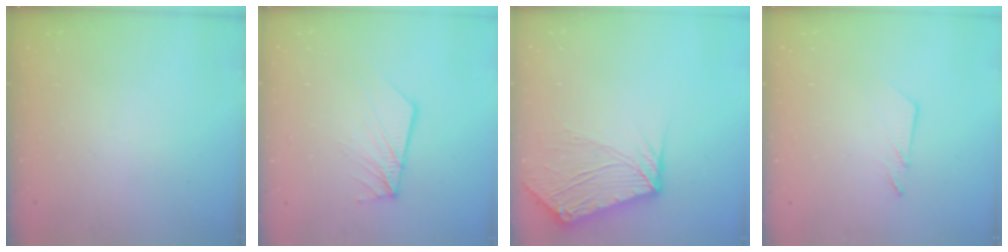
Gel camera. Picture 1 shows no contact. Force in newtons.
{"total": 9.3, "press": 9.2, "slide": 1.3}
{"total": 11.2, "press": 11.1, "slide": 1.4}
{"total": 4.5, "press": 4.5, "slide": 0.1}